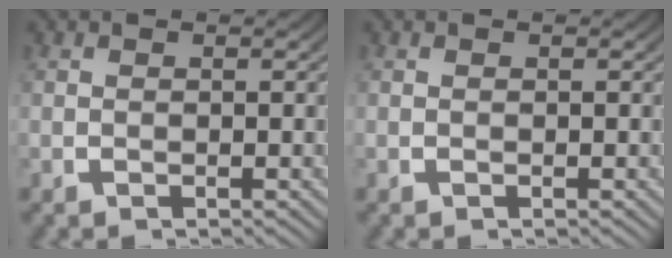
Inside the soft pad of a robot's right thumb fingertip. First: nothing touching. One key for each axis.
{"total": 0.0}